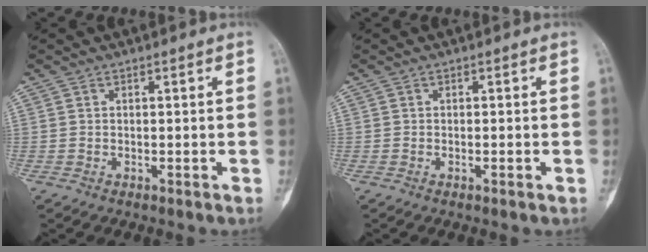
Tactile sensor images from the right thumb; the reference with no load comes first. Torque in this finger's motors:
{"motor_torque": [-0.48, -0.33, -0.08, 0.42, -0.06]}